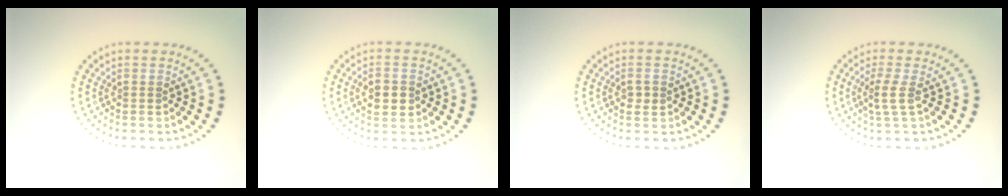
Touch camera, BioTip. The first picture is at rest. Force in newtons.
{"total": 2.6, "press": 2.6, "slide": 0.1}
{"total": 1.1, "press": 1.1, "slide": 0.2}
{"total": 1.8, "press": 1.4, "slide": 1.2}